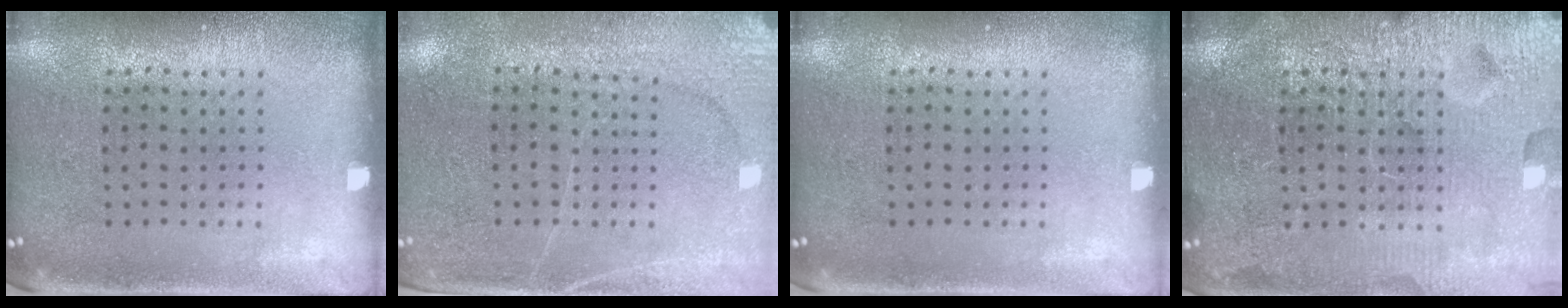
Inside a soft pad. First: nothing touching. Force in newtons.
{"total": 2.9, "press": 2.7, "slide": 1.1}
{"total": 0.0}
{"total": 7.2, "press": 7.2, "slide": 1.0}